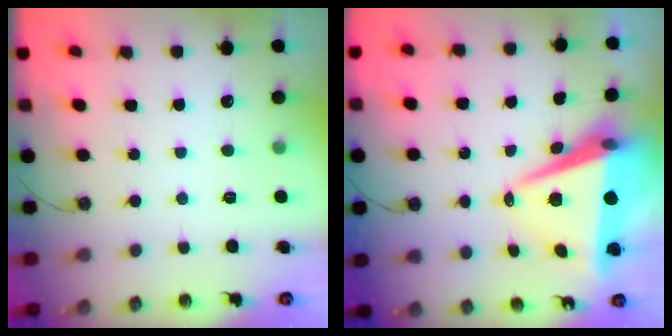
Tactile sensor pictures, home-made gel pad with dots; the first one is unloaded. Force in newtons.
{"total": 11.2, "press": 10.5, "slide": 4.0}